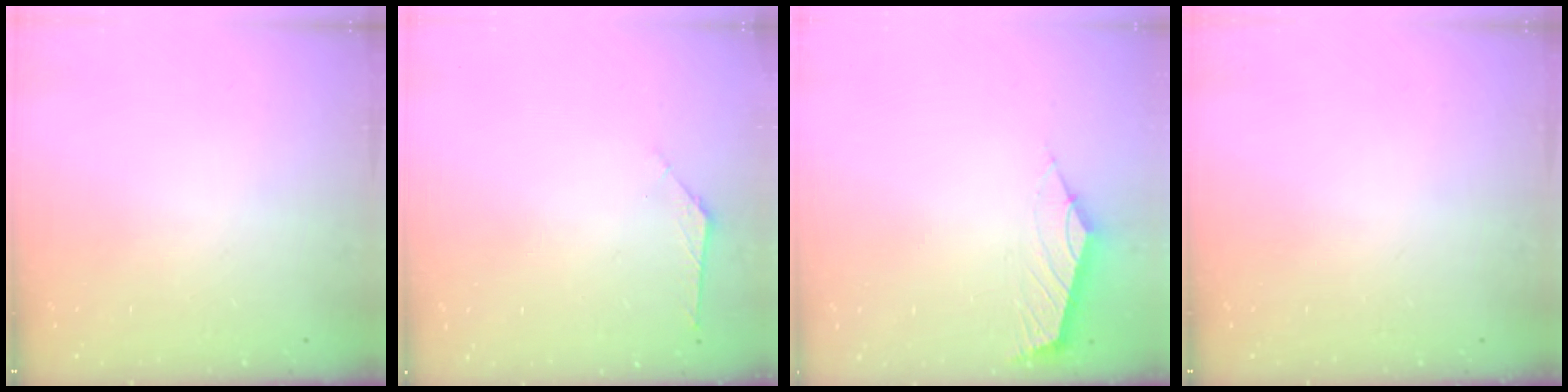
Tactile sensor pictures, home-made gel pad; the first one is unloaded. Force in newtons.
{"total": 1.9, "press": 1.8, "slide": 0.5}
{"total": 2.4, "press": 2.3, "slide": 0.5}
{"total": 0.0}